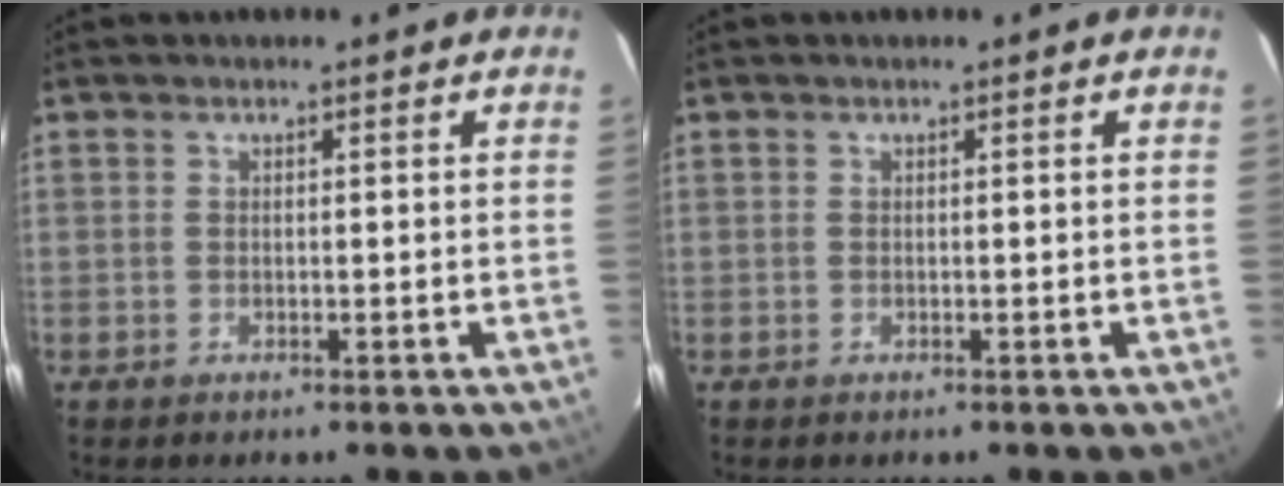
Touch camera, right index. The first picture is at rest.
{"total": 0.0}